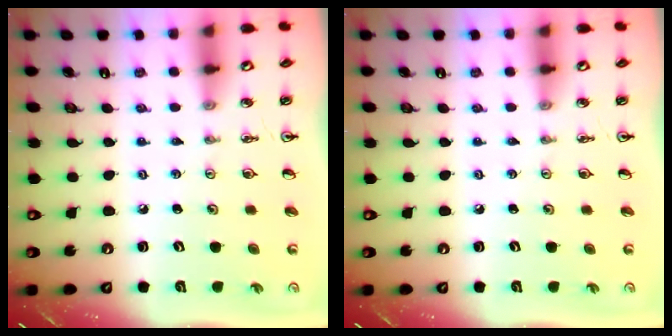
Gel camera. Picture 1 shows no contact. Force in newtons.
{"total": 0.0}